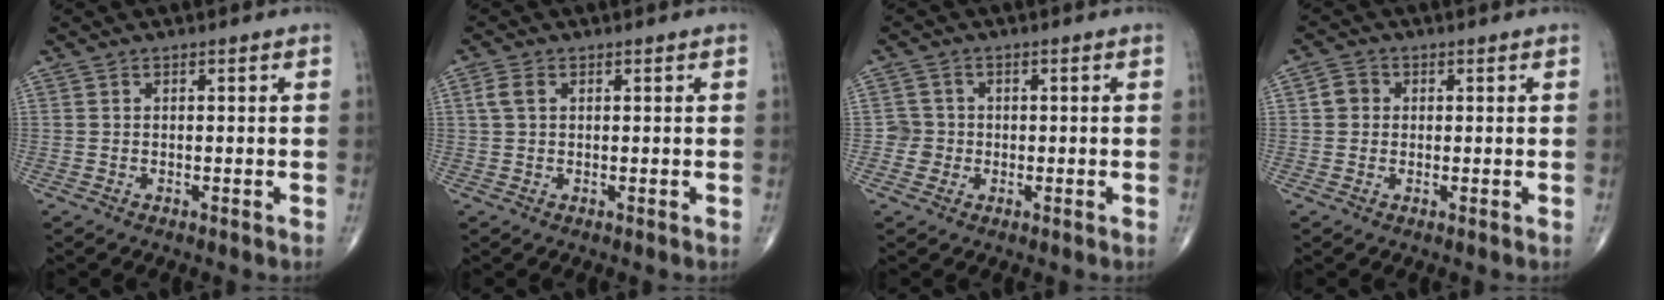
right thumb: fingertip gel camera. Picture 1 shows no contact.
{"total": 2.4, "force": [0.7, 1.6, 1.7], "torque": [-0.043, 0.009, 0.014]}
{"total": 2.9, "force": [-0.4, 2.9, 0.1], "torque": [0.022, 0.009, -0.011]}
{"total": 2.9, "force": [0.3, 2.6, 1.1], "torque": [-0.009, 0.006, 0.000]}